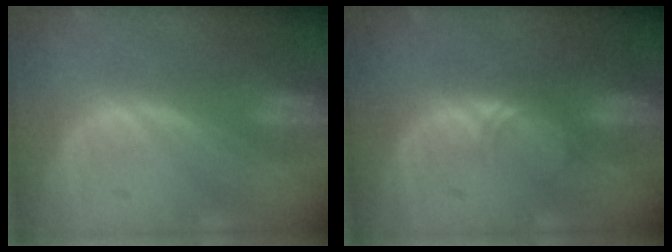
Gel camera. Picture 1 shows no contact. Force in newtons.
{"total": 1.7, "press": 1.7, "slide": 0.3}